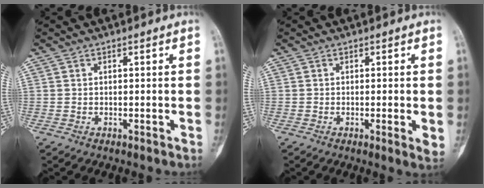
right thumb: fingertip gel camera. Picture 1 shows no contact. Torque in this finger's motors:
{"motor_torque": [-0.75, -0.22, -0.35, 0.06, 0.03]}